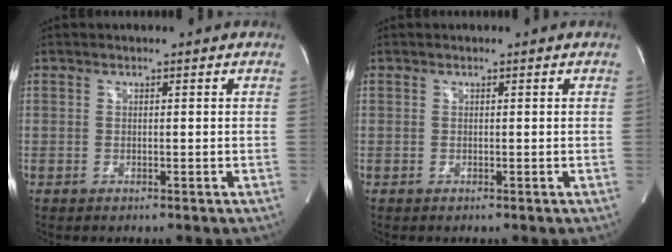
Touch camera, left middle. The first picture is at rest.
{"total": 0.0}